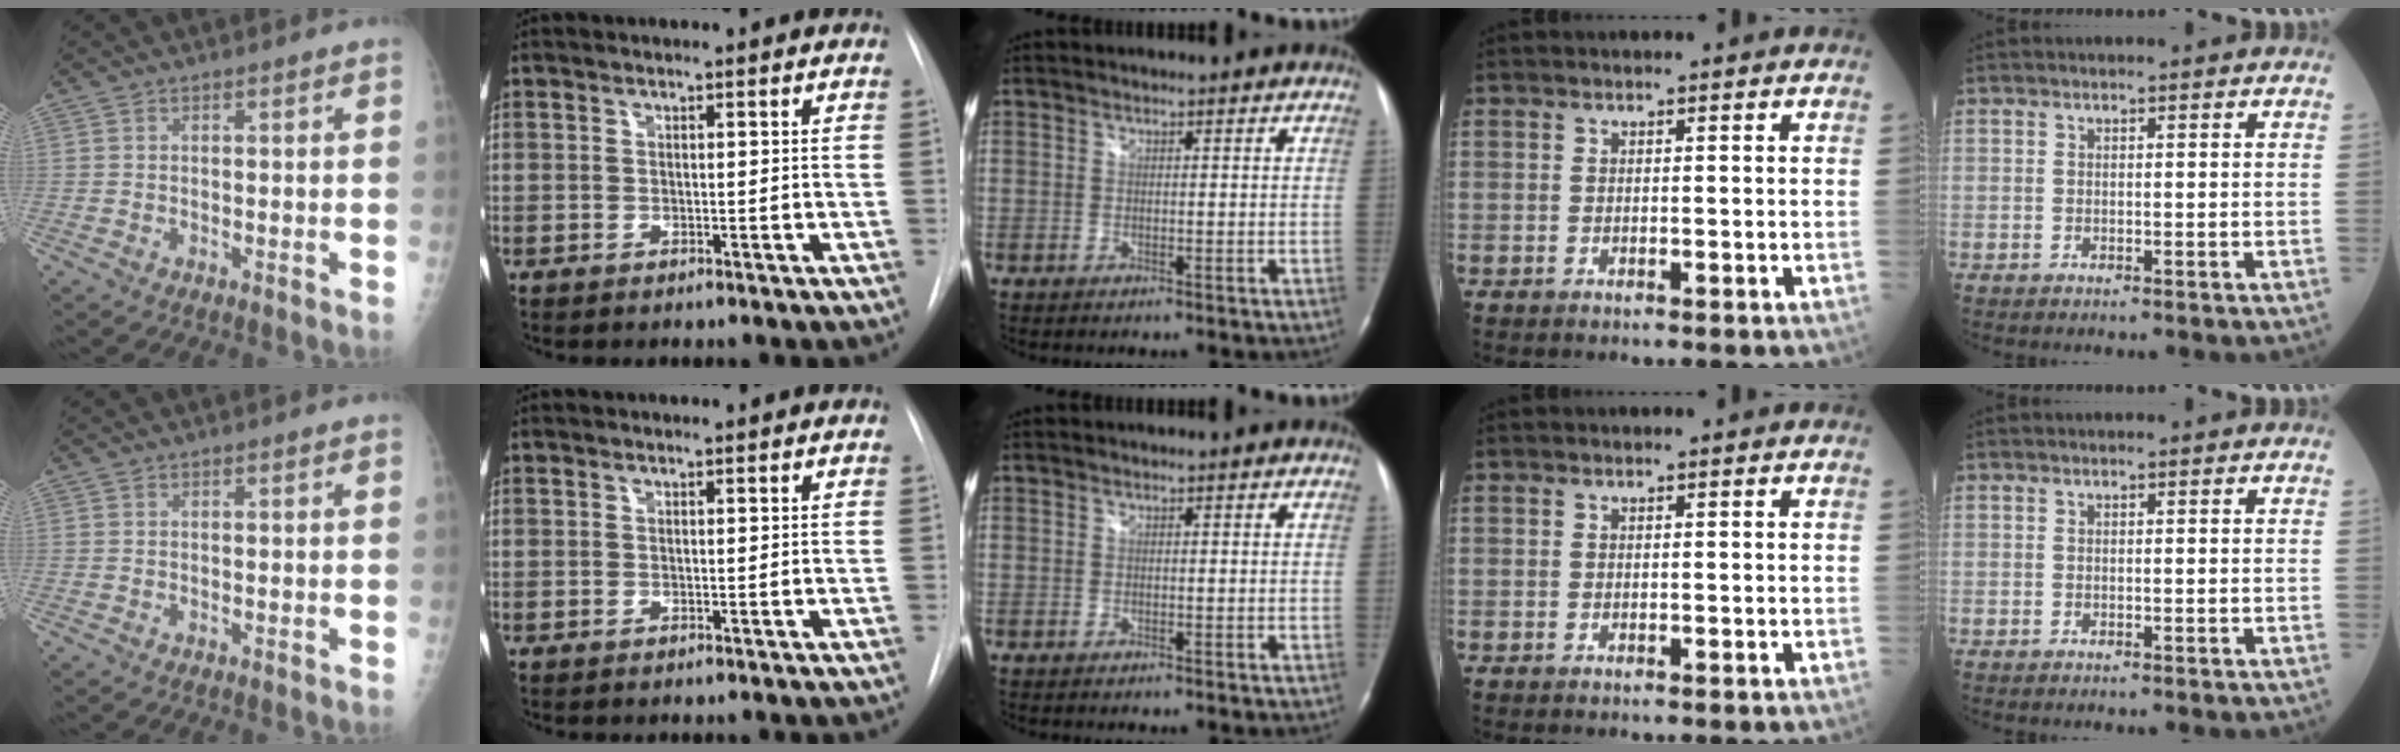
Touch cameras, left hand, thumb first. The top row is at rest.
{}